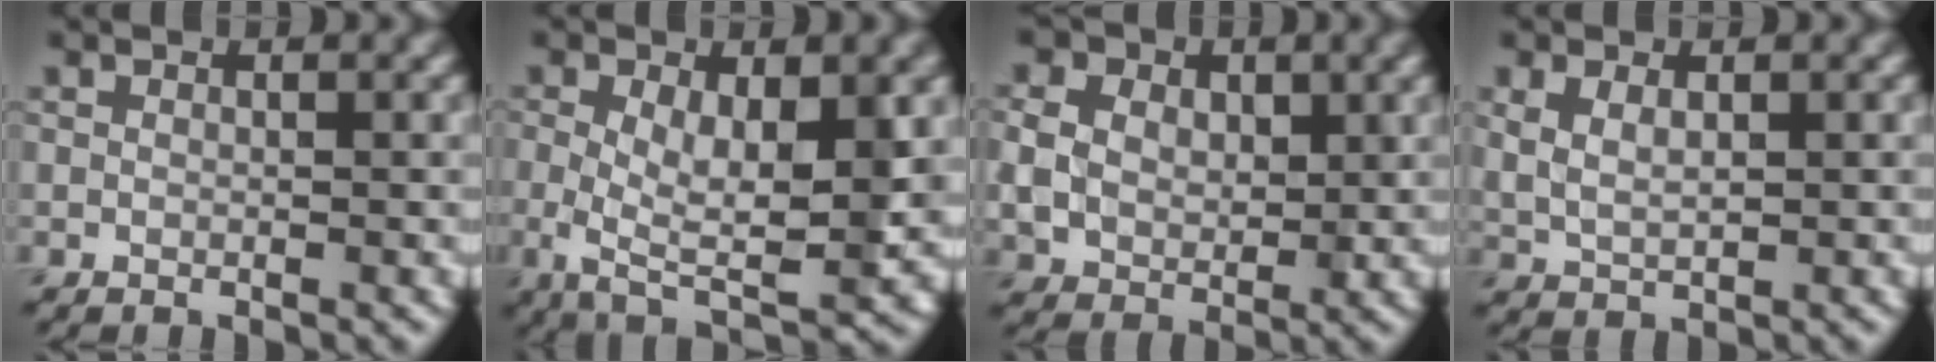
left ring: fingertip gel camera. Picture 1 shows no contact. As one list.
[{"total": 7.5, "force": [0.0, 3.1, 6.8], "torque": [-0.127, -0.008, -0.001]}, {"total": 6.3, "force": [1.6, 4.9, 3.5], "torque": [-0.092, 0.007, 0.020]}, {"total": 2.2, "force": [0.8, 1.2, 1.7], "torque": [-0.041, -0.002, 0.022]}]